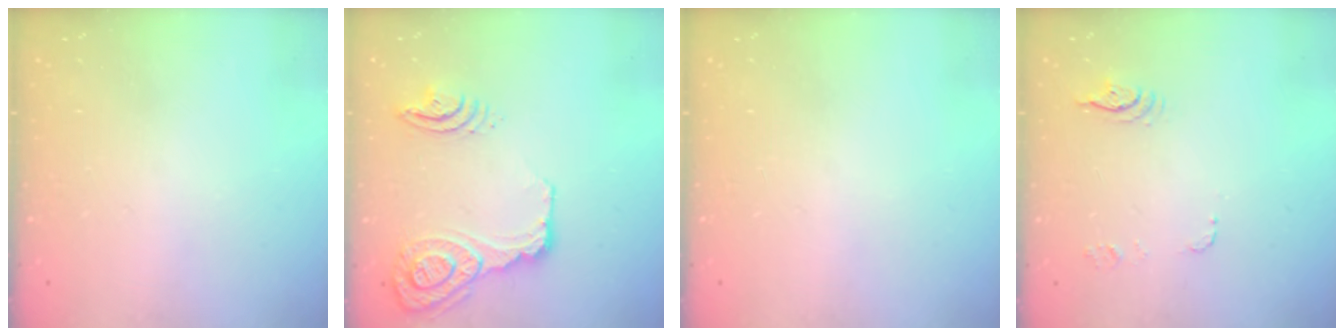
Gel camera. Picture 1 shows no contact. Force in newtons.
{"total": 17.7, "press": 17.1, "slide": 4.4}
{"total": 0.0}
{"total": 6.0, "press": 6.0, "slide": 0.4}